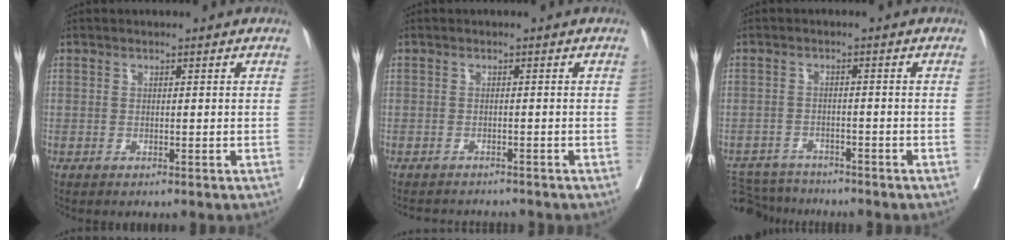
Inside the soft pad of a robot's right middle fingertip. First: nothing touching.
{"total": 5.0, "force": [-4.8, 0.9, 1.0], "torque": [-0.006, -0.006, -0.065]}
{"total": 7.1, "force": [-6.9, 1.7, 0.5], "torque": [-0.006, -0.003, -0.112]}